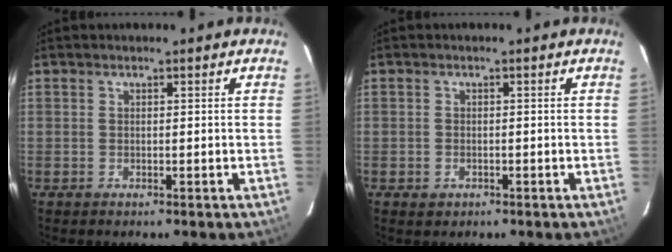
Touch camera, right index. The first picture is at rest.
{"total": 1.8, "force": [-0.8, 1.5, 0.5], "torque": [-0.010, 0.000, -0.009]}